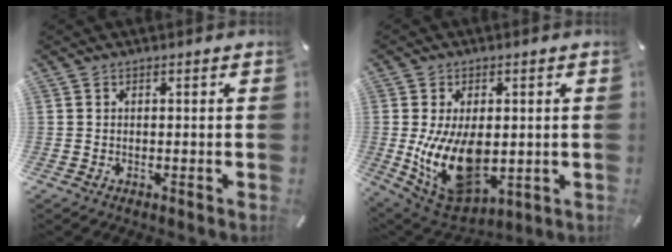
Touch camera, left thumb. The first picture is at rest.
{"total": 15.0, "force": [-0.8, 9.4, 11.7], "torque": [-0.237, -0.017, -0.009]}